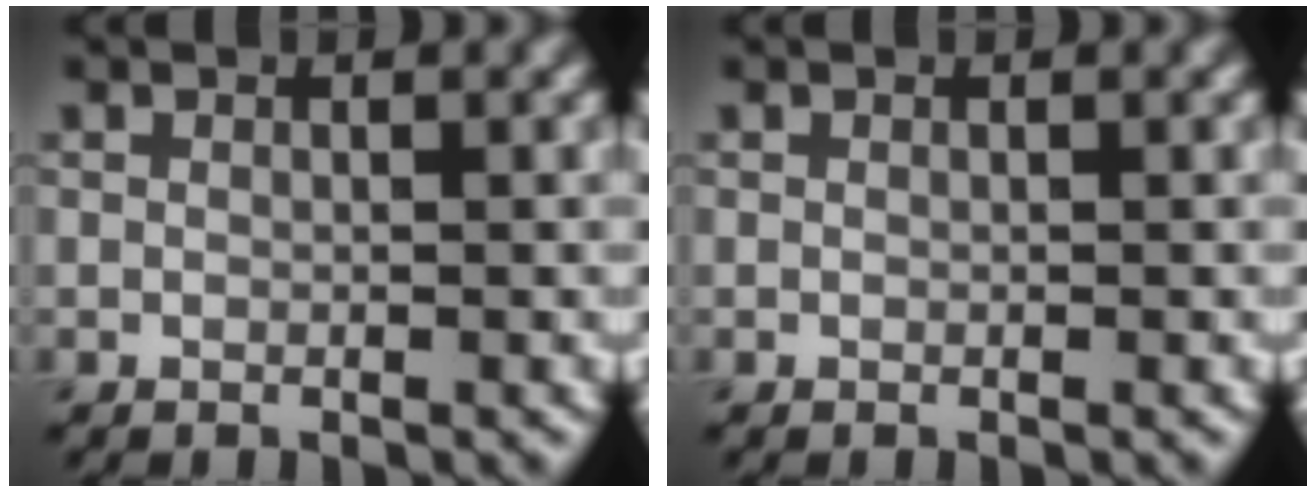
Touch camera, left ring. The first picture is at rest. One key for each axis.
{"total": 0.0}